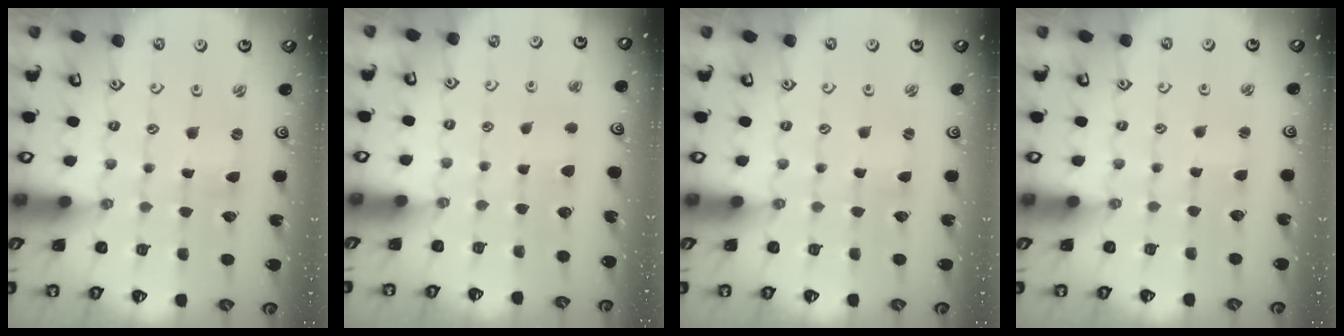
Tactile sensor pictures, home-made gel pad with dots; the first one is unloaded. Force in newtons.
{"total": 3.8, "press": 3.7, "slide": 0.7}
{"total": 1.0, "press": 1.0, "slide": 0.1}
{"total": 1.8, "press": 1.8, "slide": 0.3}